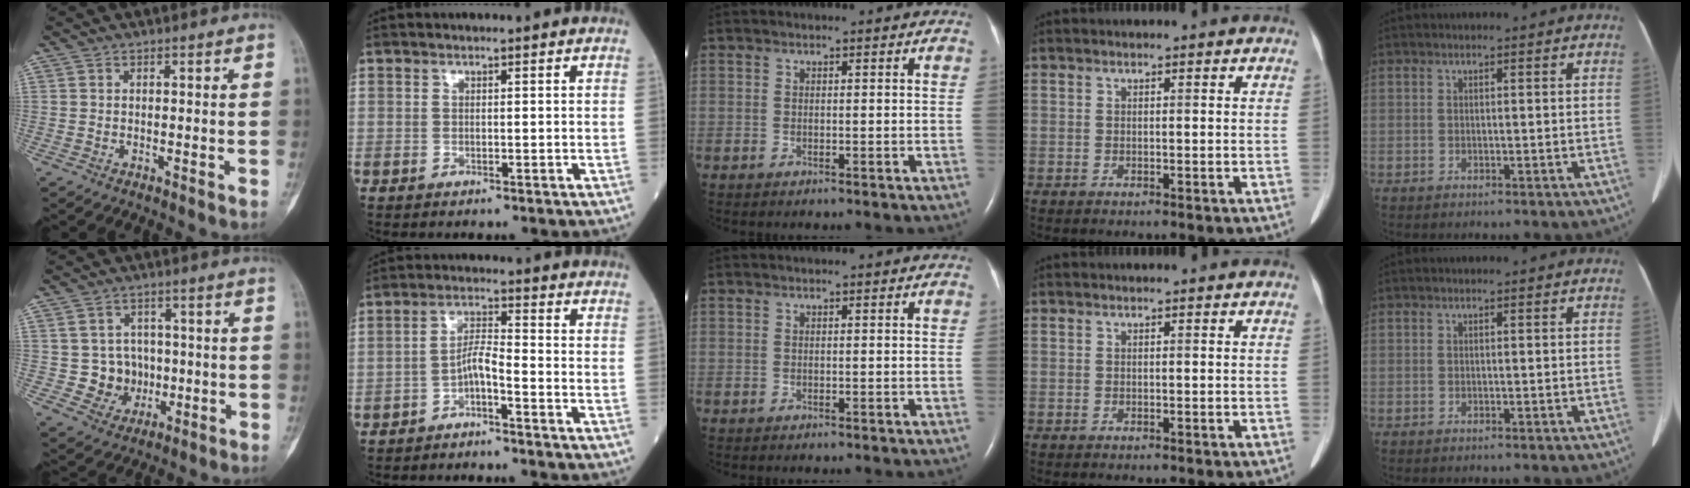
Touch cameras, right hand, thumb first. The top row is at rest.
{"thumb": {"total": 6.9, "force": [-0.4, 6.7, 1.9], "torque": [0.012, 0.015, 0.001]}, "index": {"total": 3.7, "force": [-2.2, 0.5, 2.9], "torque": [-0.055, 0.009, -0.043]}}